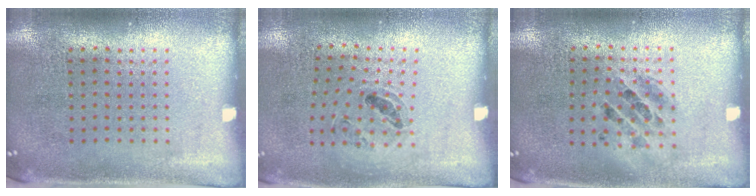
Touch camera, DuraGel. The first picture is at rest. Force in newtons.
{"total": 1.0, "press": 0.8, "slide": 0.5}
{"total": 1.3, "press": 1.2, "slide": 0.5}